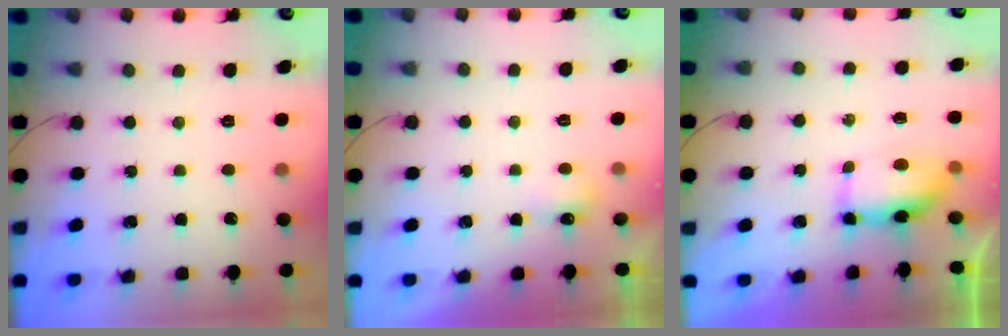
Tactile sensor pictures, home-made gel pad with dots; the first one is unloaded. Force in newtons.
{"total": 4.0, "press": 3.8, "slide": 1.0}
{"total": 13.7, "press": 8.7, "slide": 10.5}